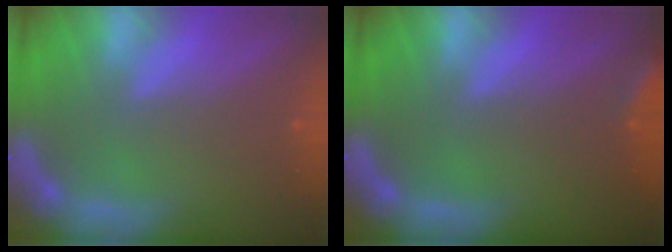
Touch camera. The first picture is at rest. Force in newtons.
{"total": 2.4}